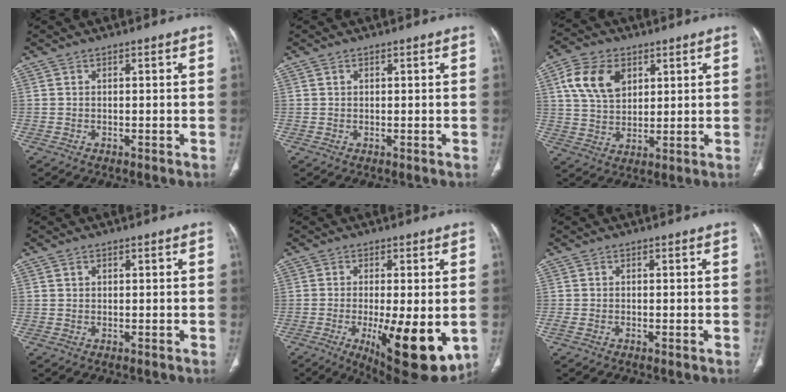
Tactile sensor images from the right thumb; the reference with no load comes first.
{"total": 0.6, "force": [0.3, 0.4, 0.2], "torque": [-0.003, 0.000, 0.005]}
{"total": 11.0, "force": [4.2, 7.4, 7.0], "torque": [-0.117, -0.007, 0.081]}
{"total": 0.8, "force": [0.4, 0.6, 0.4], "torque": [-0.004, -0.001, 0.008]}
{"total": 15.3, "force": [-3.7, 4.8, 14.1], "torque": [-0.192, -0.026, -0.039]}
{"total": 1.2, "force": [-0.4, 0.4, 1.1], "torque": [-0.028, -0.005, -0.009]}